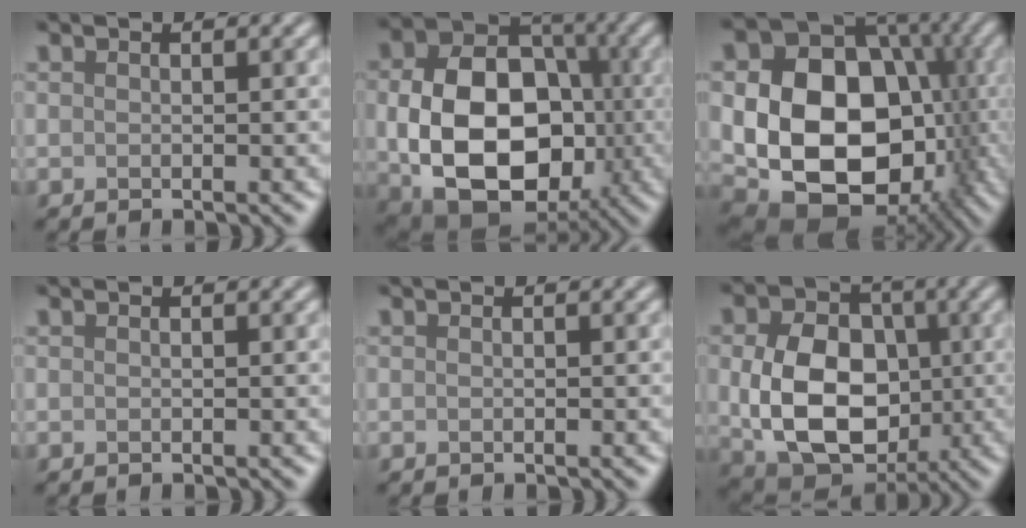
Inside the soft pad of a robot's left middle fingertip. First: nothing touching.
{"total": 13.9, "force": [-1.8, 10.0, 9.5], "torque": [-0.167, -0.026, -0.029]}
{"total": 18.4, "force": [-1.7, 14.1, 11.7], "torque": [-0.174, -0.026, -0.011]}
{"total": 0.0}
{"total": 0.0}
{"total": 11.0, "force": [-0.4, 8.2, 7.4], "torque": [-0.143, -0.017, -0.003]}